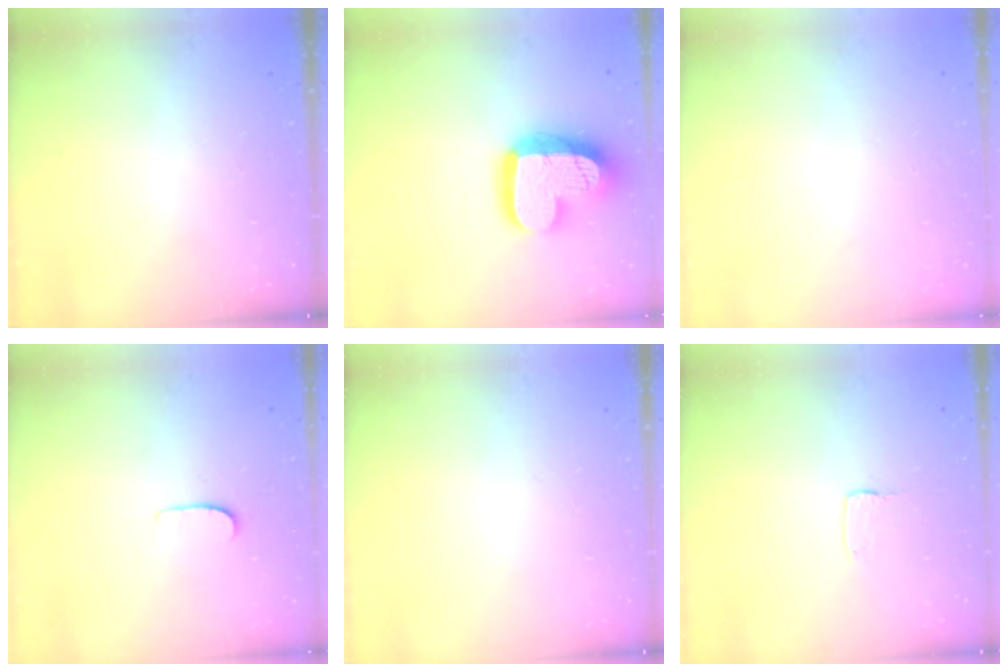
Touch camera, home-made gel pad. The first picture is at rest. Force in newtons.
{"total": 18.9, "press": 18.8, "slide": 1.5}
{"total": 0.0}
{"total": 4.2, "press": 4.2, "slide": 0.4}
{"total": 0.0}
{"total": 1.0, "press": 1.0, "slide": 0.1}